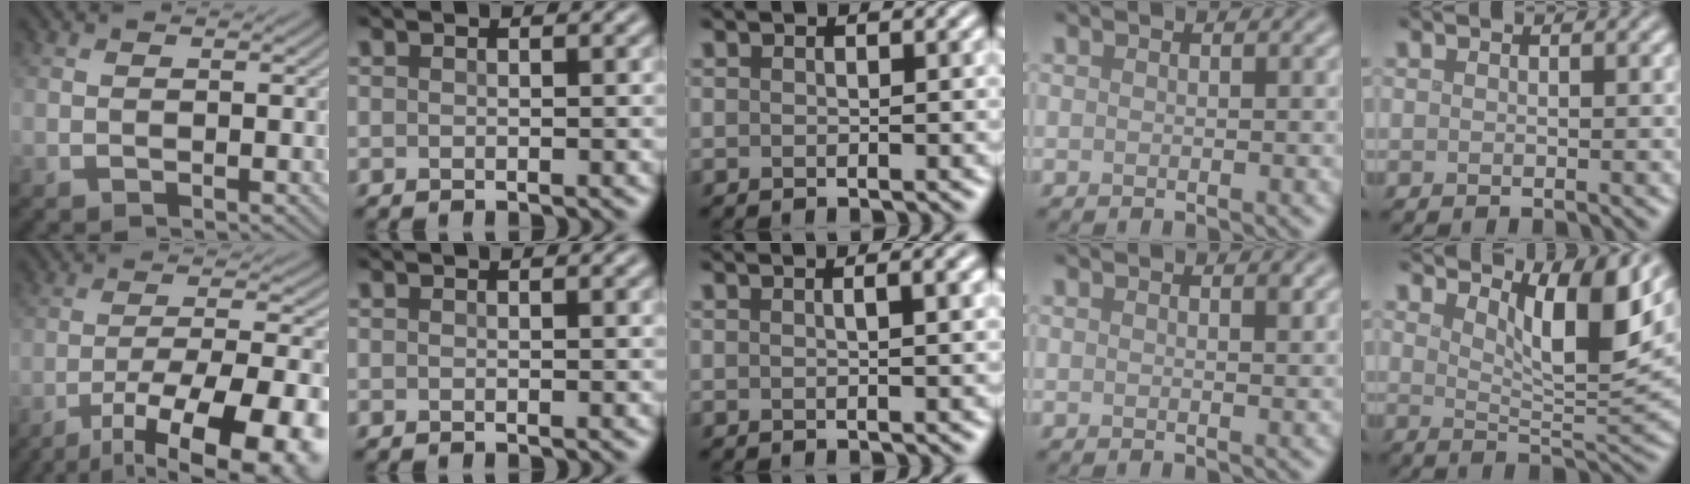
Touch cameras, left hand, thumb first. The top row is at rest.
{"thumb": {"total": 16.4, "force": [-10.1, 4.7, 12.1], "torque": [-0.180, -0.026, -0.138]}, "middle": {"total": 2.0, "force": [0.6, 0.6, 1.8], "torque": [-0.021, 0.002, -0.001]}, "ring": {"total": 0.6, "force": [0.4, 0.1, 0.5], "torque": [-0.005, -0.003, 0.007]}, "little": {"total": 6.6, "force": [3.7, 1.6, 5.3], "torque": [-0.076, -0.008, 0.060]}}